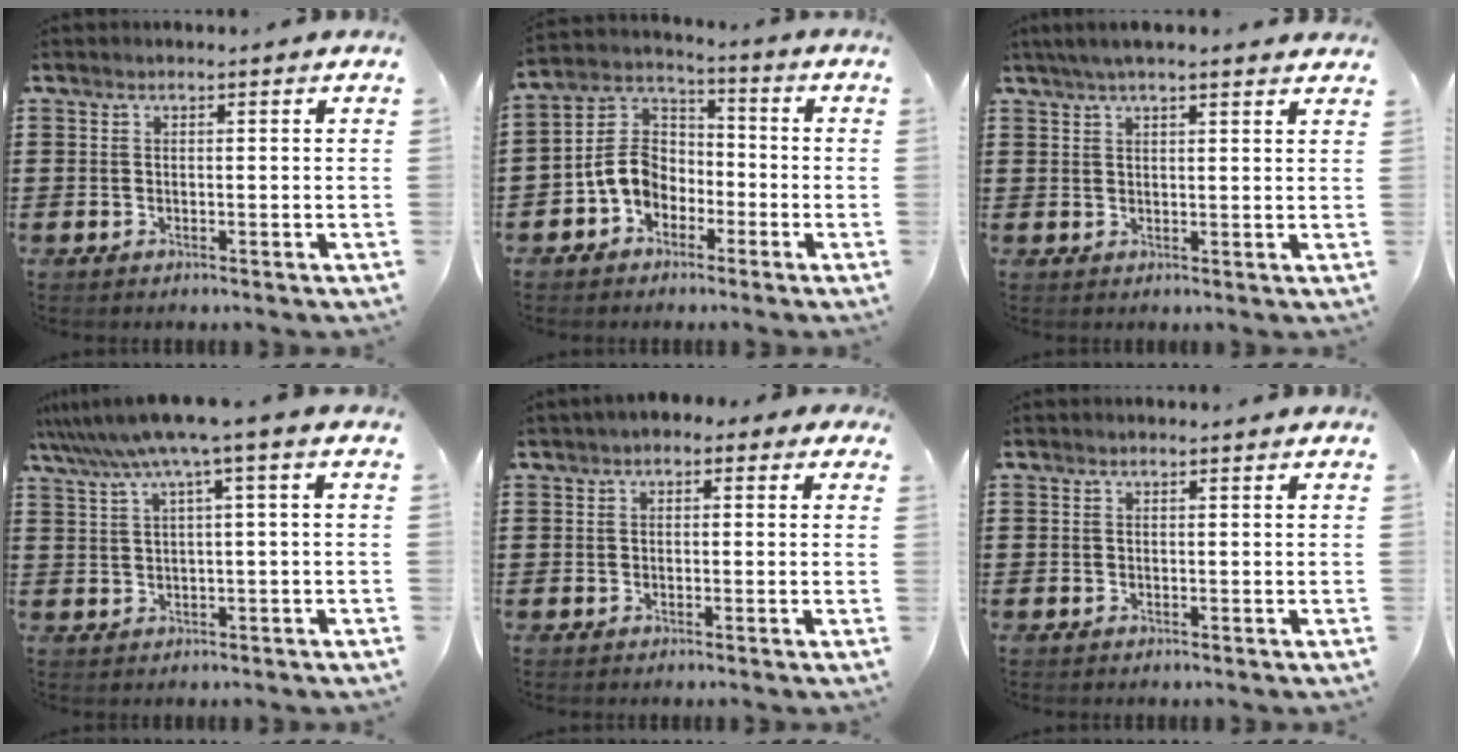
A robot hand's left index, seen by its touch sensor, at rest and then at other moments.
{"total": 7.4, "force": [-2.8, 5.9, 3.5], "torque": [-0.109, 0.010, -0.063]}
{"total": 3.4, "force": [2.8, 0.3, 1.9], "torque": [-0.043, 0.004, 0.050]}
{"total": 5.8, "force": [2.3, -0.7, 5.3], "torque": [-0.106, -0.018, 0.038]}
{"total": 1.5, "force": [-0.5, 1.0, 1.0], "torque": [-0.022, 0.006, -0.012]}
{"total": 0.0}